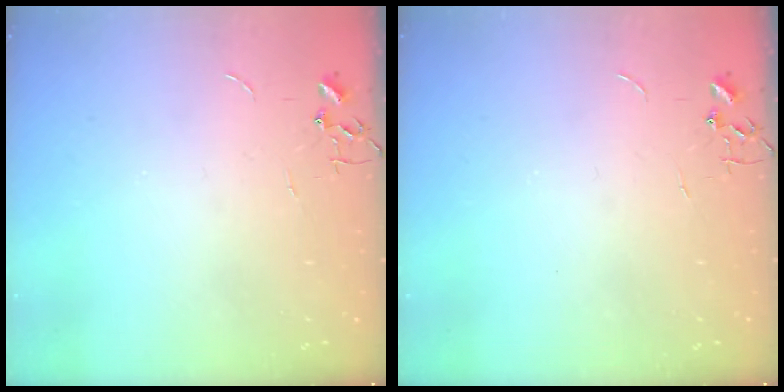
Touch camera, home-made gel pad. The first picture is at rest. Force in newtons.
{"total": 0.0}